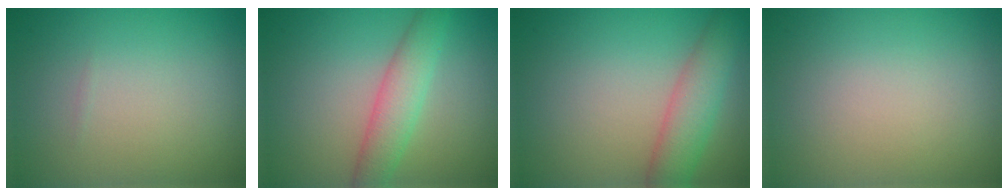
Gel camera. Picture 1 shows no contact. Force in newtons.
{"total": 3.6, "press": 3.6, "slide": 0.1}
{"total": 4.2, "press": 4.2, "slide": 0.3}
{"total": 0.0}